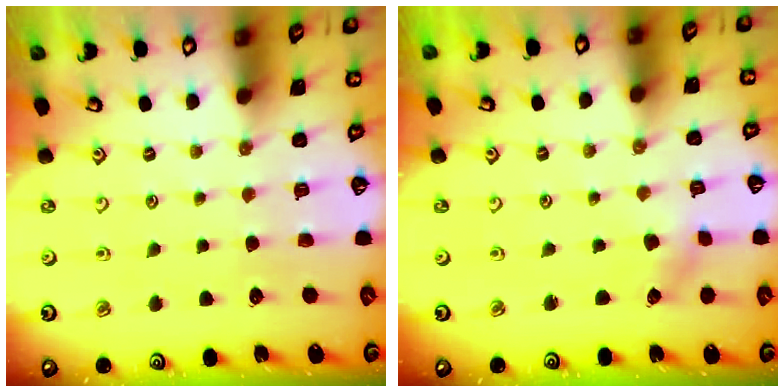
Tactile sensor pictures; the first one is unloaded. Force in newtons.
{"total": 1.1, "press": 1.1, "slide": 0.1}